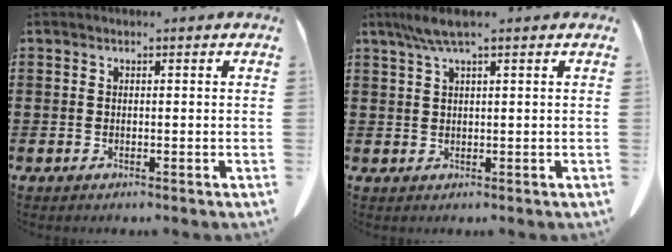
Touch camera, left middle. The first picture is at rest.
{"total": 3.7, "force": [2.0, 0.4, 3.0], "torque": [-0.062, 0.002, 0.037]}